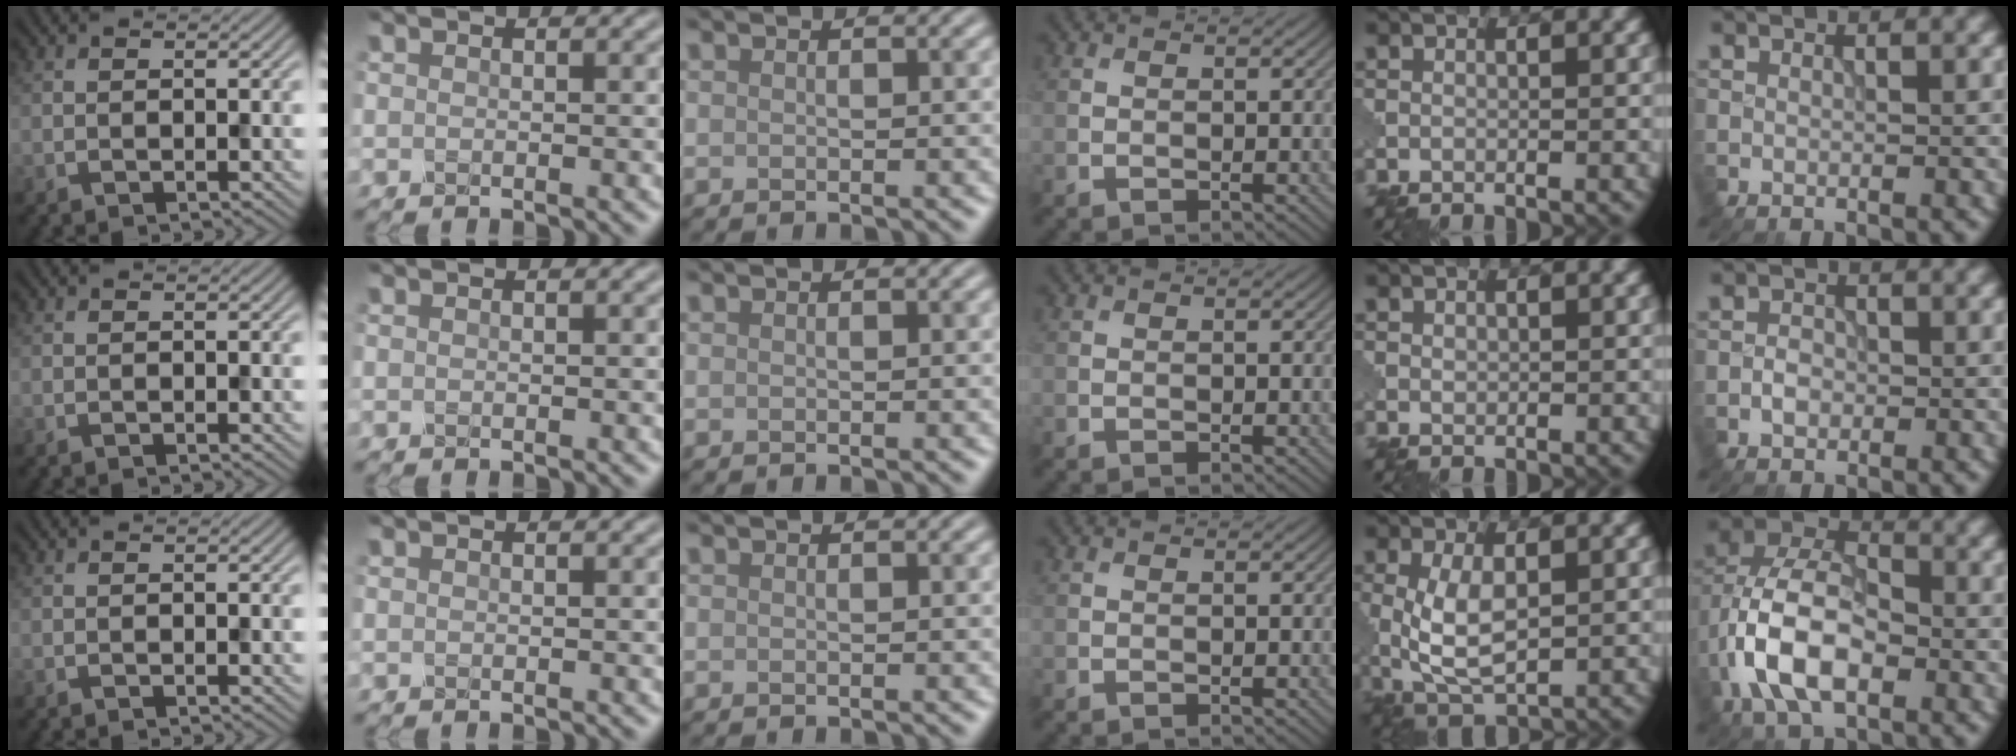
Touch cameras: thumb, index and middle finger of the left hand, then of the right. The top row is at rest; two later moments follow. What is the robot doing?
{"motion": "close", "object": "eyeshadow palette"}